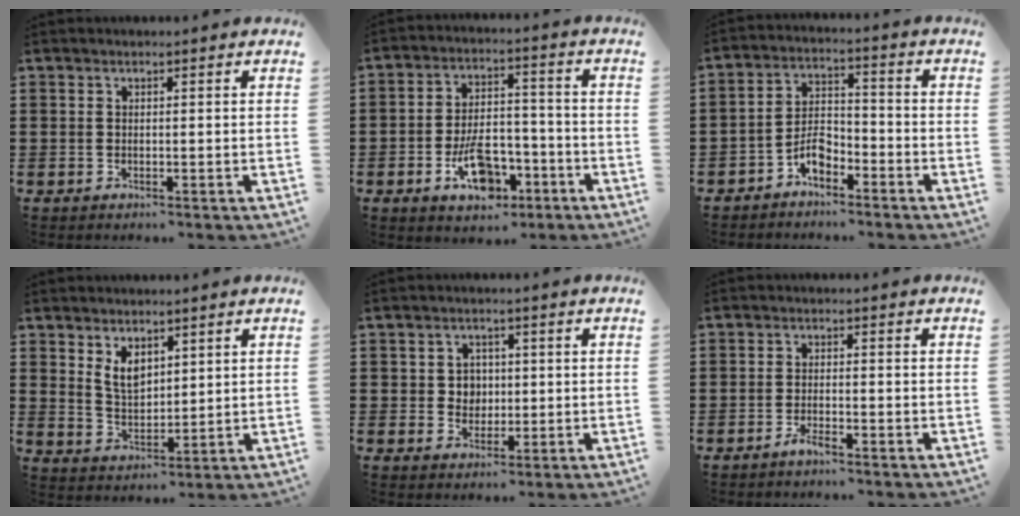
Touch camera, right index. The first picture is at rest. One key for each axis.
{"total": 10.0, "fx": -4.5, "fy": 5.3, "fz": 7.2, "tx": -0.125, "ty": 0.006, "tz": -0.083}
{"total": 5.1, "fx": -3.3, "fy": 2.7, "fz": 2.8, "tx": -0.056, "ty": 0.013, "tz": -0.065}
{"total": 4.7, "fx": 2.6, "fy": 2.7, "fz": 2.8, "tx": -0.055, "ty": 0.002, "tz": 0.045}
{"total": 3.0, "fx": 0.3, "fy": 2.8, "fz": 1.1, "tx": -0.025, "ty": 0.008, "tz": -0.001}
{"total": 1.9, "fx": -1.5, "fy": 0.2, "fz": 1.2, "tx": -0.028, "ty": -0.003, "tz": -0.029}